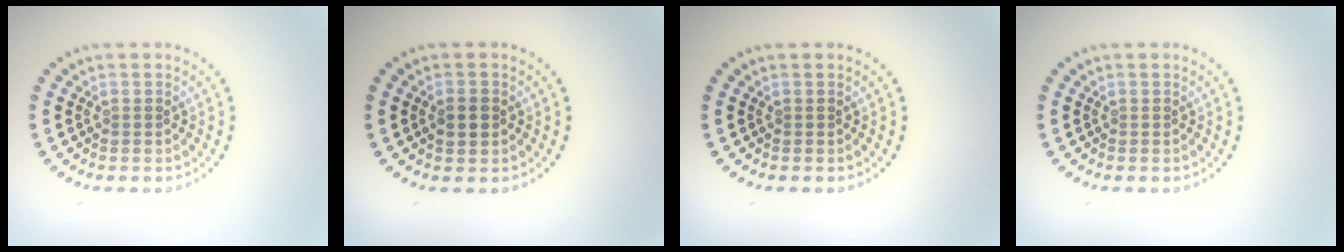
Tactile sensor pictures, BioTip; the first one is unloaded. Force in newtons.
{"total": 2.3, "press": 2.3, "slide": 0.2}
{"total": 0.0}
{"total": 0.0}